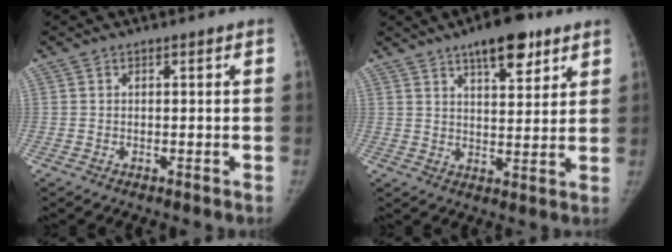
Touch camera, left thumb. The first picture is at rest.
{"total": 10.7, "force": [6.8, 4.2, 7.1], "torque": [-0.079, -0.033, 0.100]}